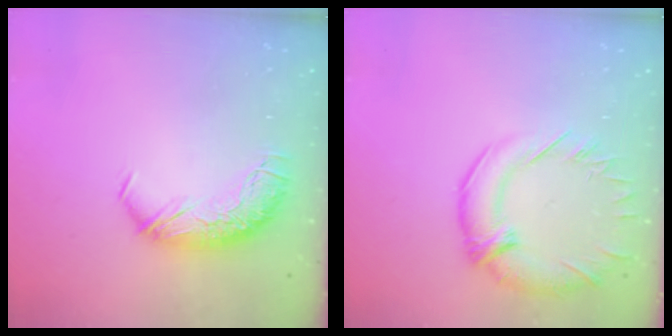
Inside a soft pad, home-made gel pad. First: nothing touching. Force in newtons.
{"total": 4.3, "press": 3.5, "slide": 2.4}